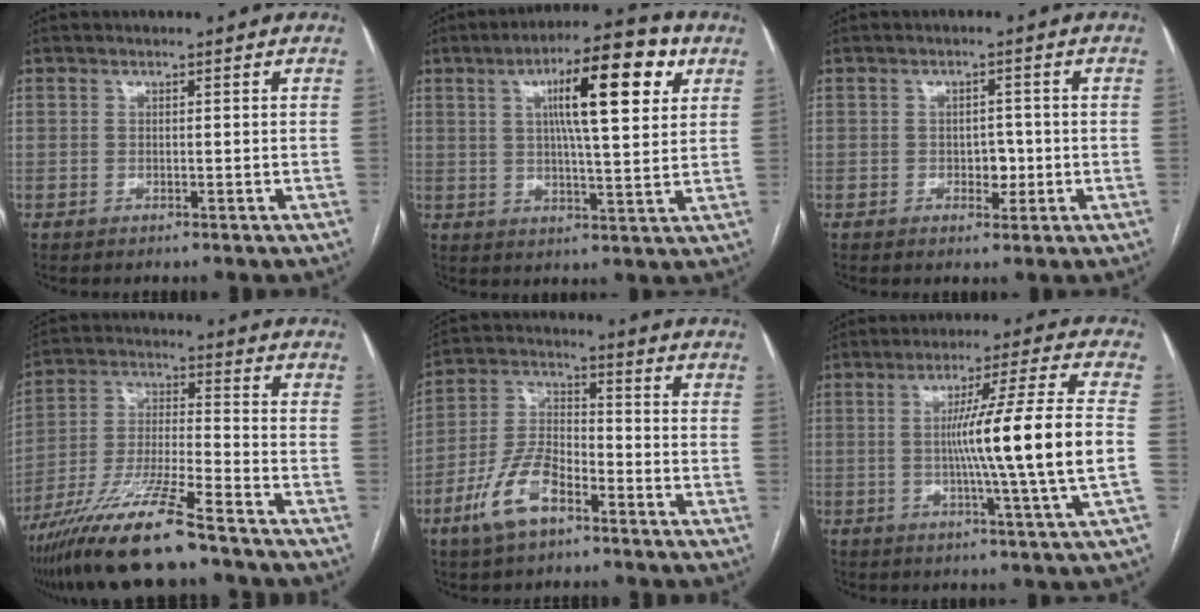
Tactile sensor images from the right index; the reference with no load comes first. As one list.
[{"total": 13.9, "force": [5.3, 2.3, 12.6], "torque": [-0.197, 0.020, 0.077]}, {"total": 2.9, "force": [-0.6, 1.9, 2.1], "torque": [-0.022, 0.004, -0.005]}, {"total": 14.8, "force": [-11.3, 0.7, 9.6], "torque": [-0.197, -0.025, -0.206]}, {"total": 10.5, "force": [-5.8, 4.5, 7.5], "torque": [-0.170, 0.007, -0.109]}, {"total": 14.7, "force": [-1.1, -2.2, 14.5], "torque": [-0.232, -0.005, -0.021]}]